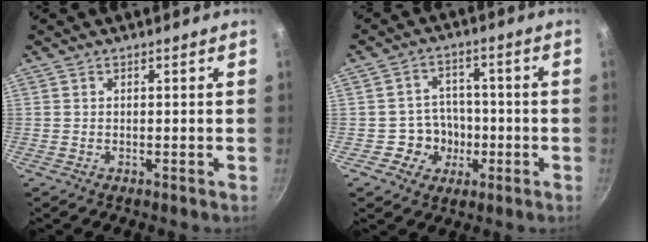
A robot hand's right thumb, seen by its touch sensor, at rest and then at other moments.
{"total": 7.1, "force": [-2.1, 6.5, 1.8], "torque": [0.013, 0.028, -0.037]}